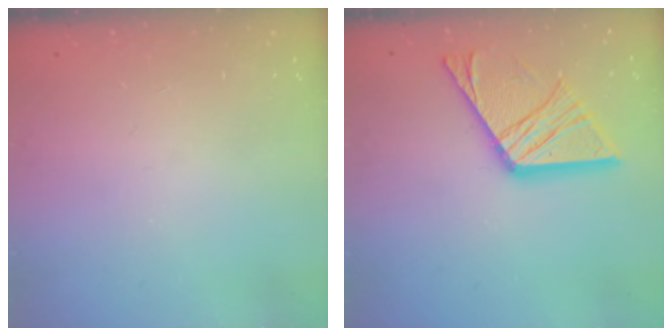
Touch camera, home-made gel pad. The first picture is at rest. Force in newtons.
{"total": 17.2, "press": 17.1, "slide": 1.7}